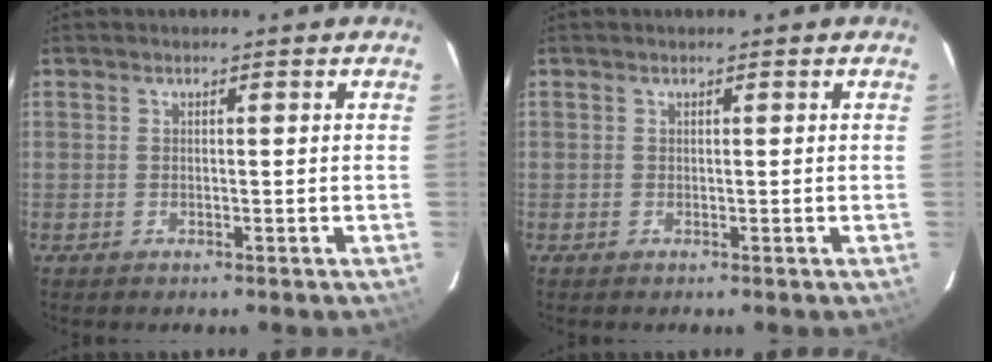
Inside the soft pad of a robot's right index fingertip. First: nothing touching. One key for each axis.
{"total": 0.0}